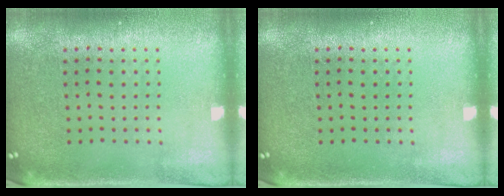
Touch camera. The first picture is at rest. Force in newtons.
{"total": 0.0}